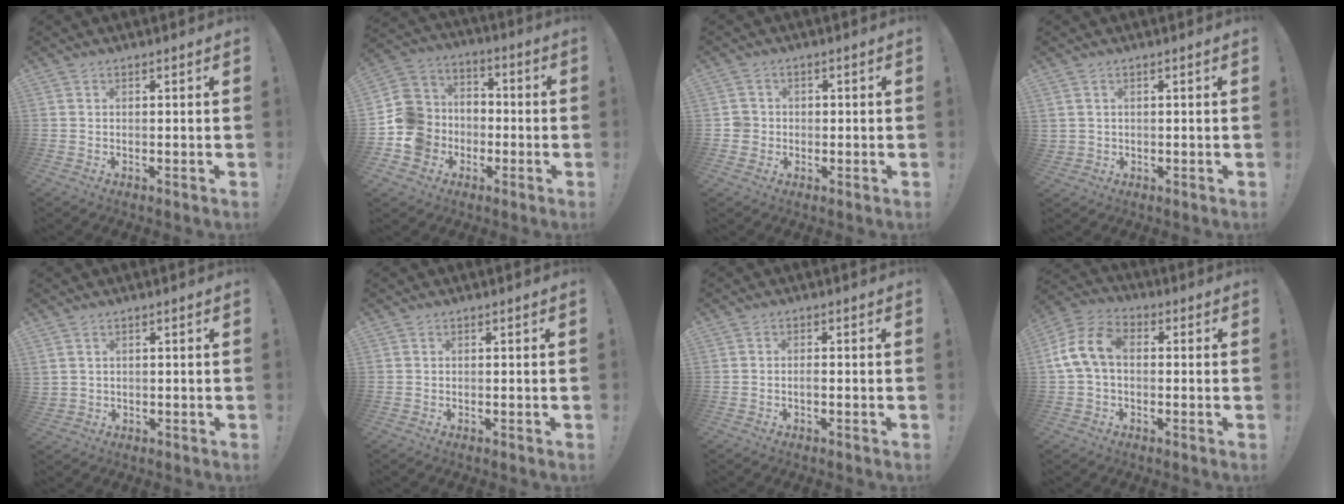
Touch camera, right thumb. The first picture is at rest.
{"total": 15.3, "force": [-4.9, 13.6, 5.2], "torque": [-0.102, 0.038, -0.080]}
{"total": 4.0, "force": [-0.6, 3.8, 1.1], "torque": [-0.015, 0.012, -0.009]}
{"total": 2.0, "force": [1.1, 1.7, 0.5], "torque": [-0.006, -0.006, 0.020]}
{"total": 2.2, "force": [1.3, 1.6, 0.7], "torque": [-0.008, -0.004, 0.026]}
{"total": 0.0}
{"total": 1.2, "force": [-0.7, 0.4, 1.0], "torque": [-0.016, 0.003, -0.012]}
{"total": 11.6, "force": [0.7, 7.6, 8.8], "torque": [-0.176, 0.014, 0.017]}